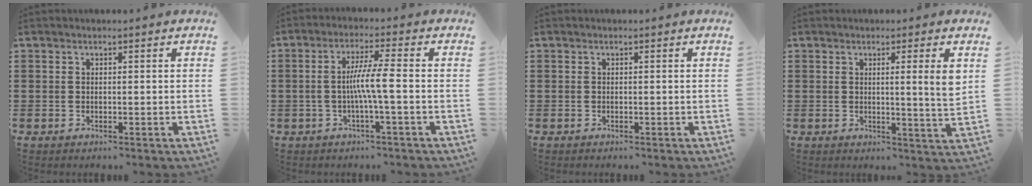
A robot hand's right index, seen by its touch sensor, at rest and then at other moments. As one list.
[{"total": 5.5, "force": [-0.9, -0.2, 5.5], "torque": [-0.099, -0.002, -0.021]}, {"total": 0.0}, {"total": 4.4, "force": [1.5, -0.6, 4.1], "torque": [-0.063, -0.015, 0.018]}]